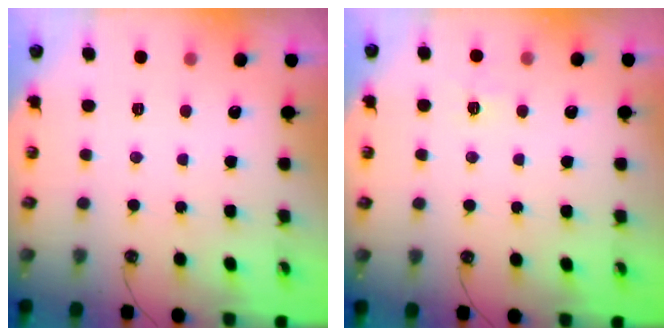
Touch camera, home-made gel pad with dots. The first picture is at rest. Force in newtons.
{"total": 2.9, "press": 2.9, "slide": 0.4}